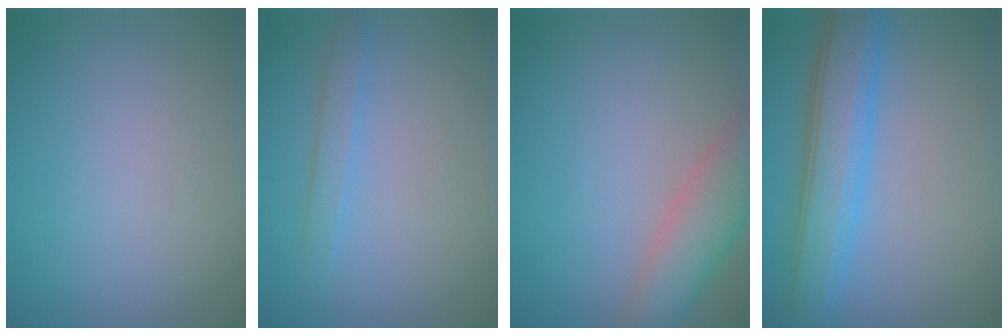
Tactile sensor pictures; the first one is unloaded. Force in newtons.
{"total": 1.6, "press": 1.6, "slide": 0.1}
{"total": 5.1, "press": 5.0, "slide": 0.4}
{"total": 5.7, "press": 5.7, "slide": 0.1}